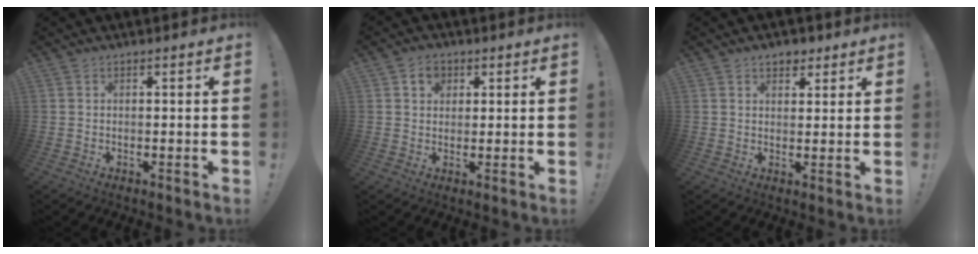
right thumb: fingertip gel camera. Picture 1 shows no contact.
{"total": 4.5, "force": [1.8, 3.7, 2.0], "torque": [-0.031, 0.002, 0.032]}
{"total": 3.9, "force": [2.4, 2.8, 1.2], "torque": [-0.002, -0.010, 0.041]}